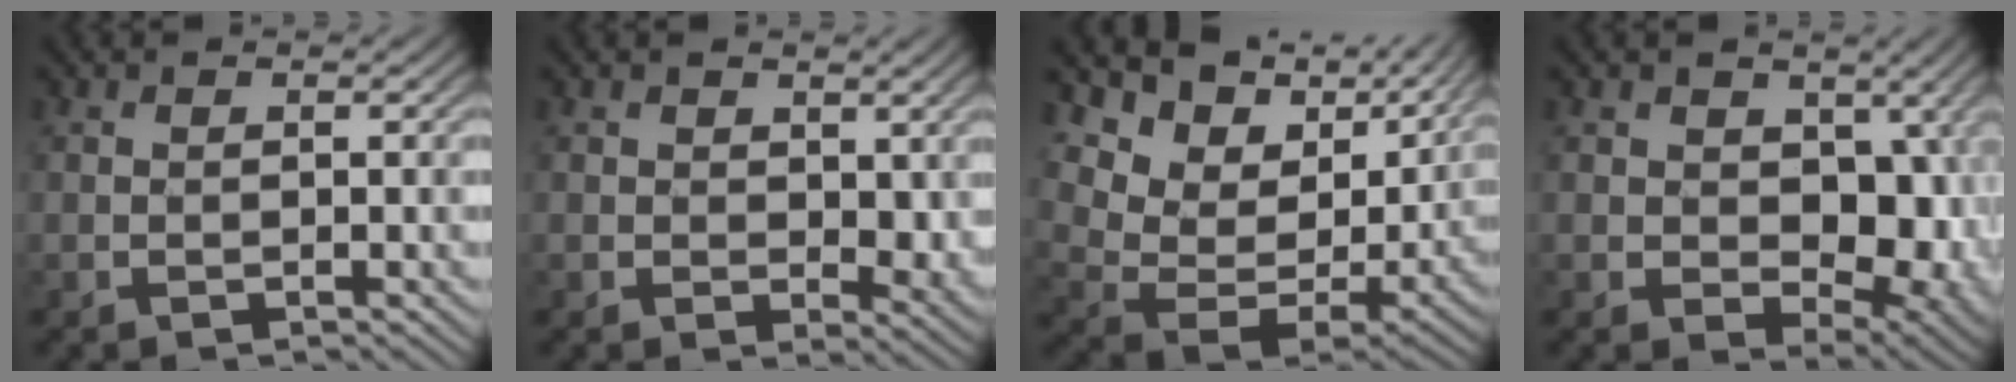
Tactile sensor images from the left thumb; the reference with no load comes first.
{"total": 4.0, "force": [1.4, 2.7, 2.6], "torque": [-0.059, -0.004, 0.027]}
{"total": 13.4, "force": [3.7, 7.8, 10.2], "torque": [-0.189, -0.014, 0.105]}
{"total": 9.9, "force": [0.3, 6.9, 7.0], "torque": [-0.126, -0.016, 0.005]}